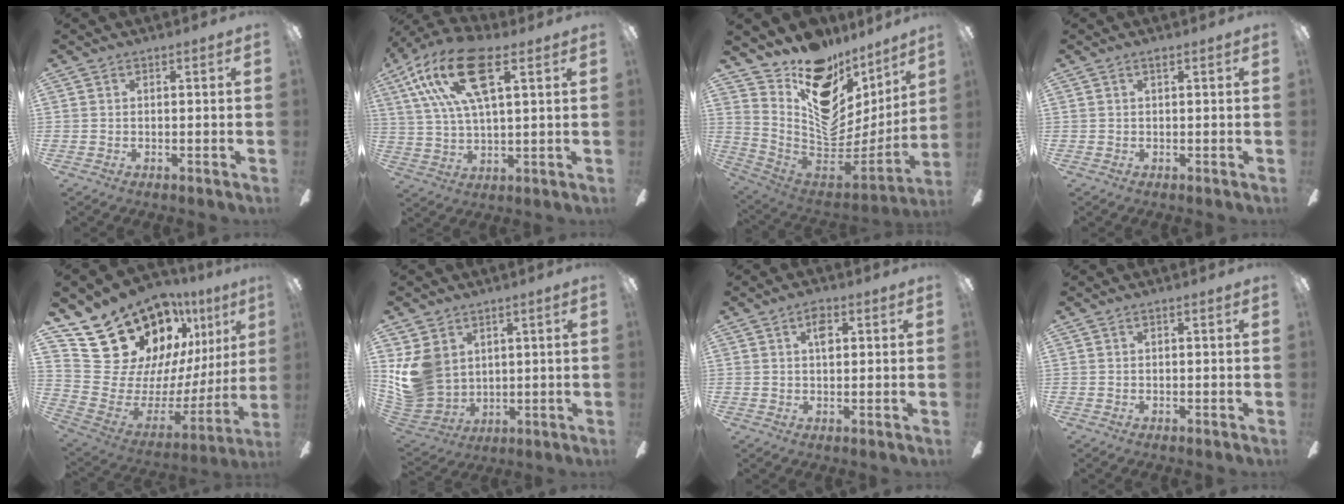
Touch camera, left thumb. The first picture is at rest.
{"total": 18.8, "force": [9.5, 7.4, 14.5], "torque": [-0.291, -0.020, 0.159]}
{"total": 17.8, "force": [11.4, 10.6, 8.8], "torque": [-0.127, -0.095, 0.212]}
{"total": 0.6, "force": [0.5, 0.1, 0.3], "torque": [-0.008, 0.001, 0.009]}
{"total": 20.0, "force": [16.1, 10.5, 5.3], "torque": [-0.088, -0.137, 0.319]}
{"total": 12.8, "force": [2.9, 10.8, 6.1], "torque": [-0.155, -0.015, 0.060]}
{"total": 4.1, "force": [1.6, 2.3, 3.0], "torque": [-0.041, -0.002, 0.021]}
{"total": 0.0}